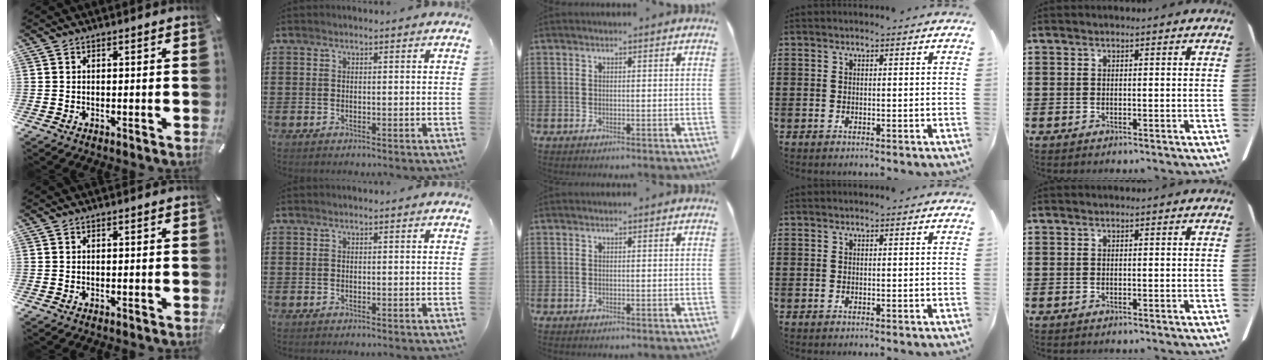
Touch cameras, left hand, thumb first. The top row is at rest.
{}